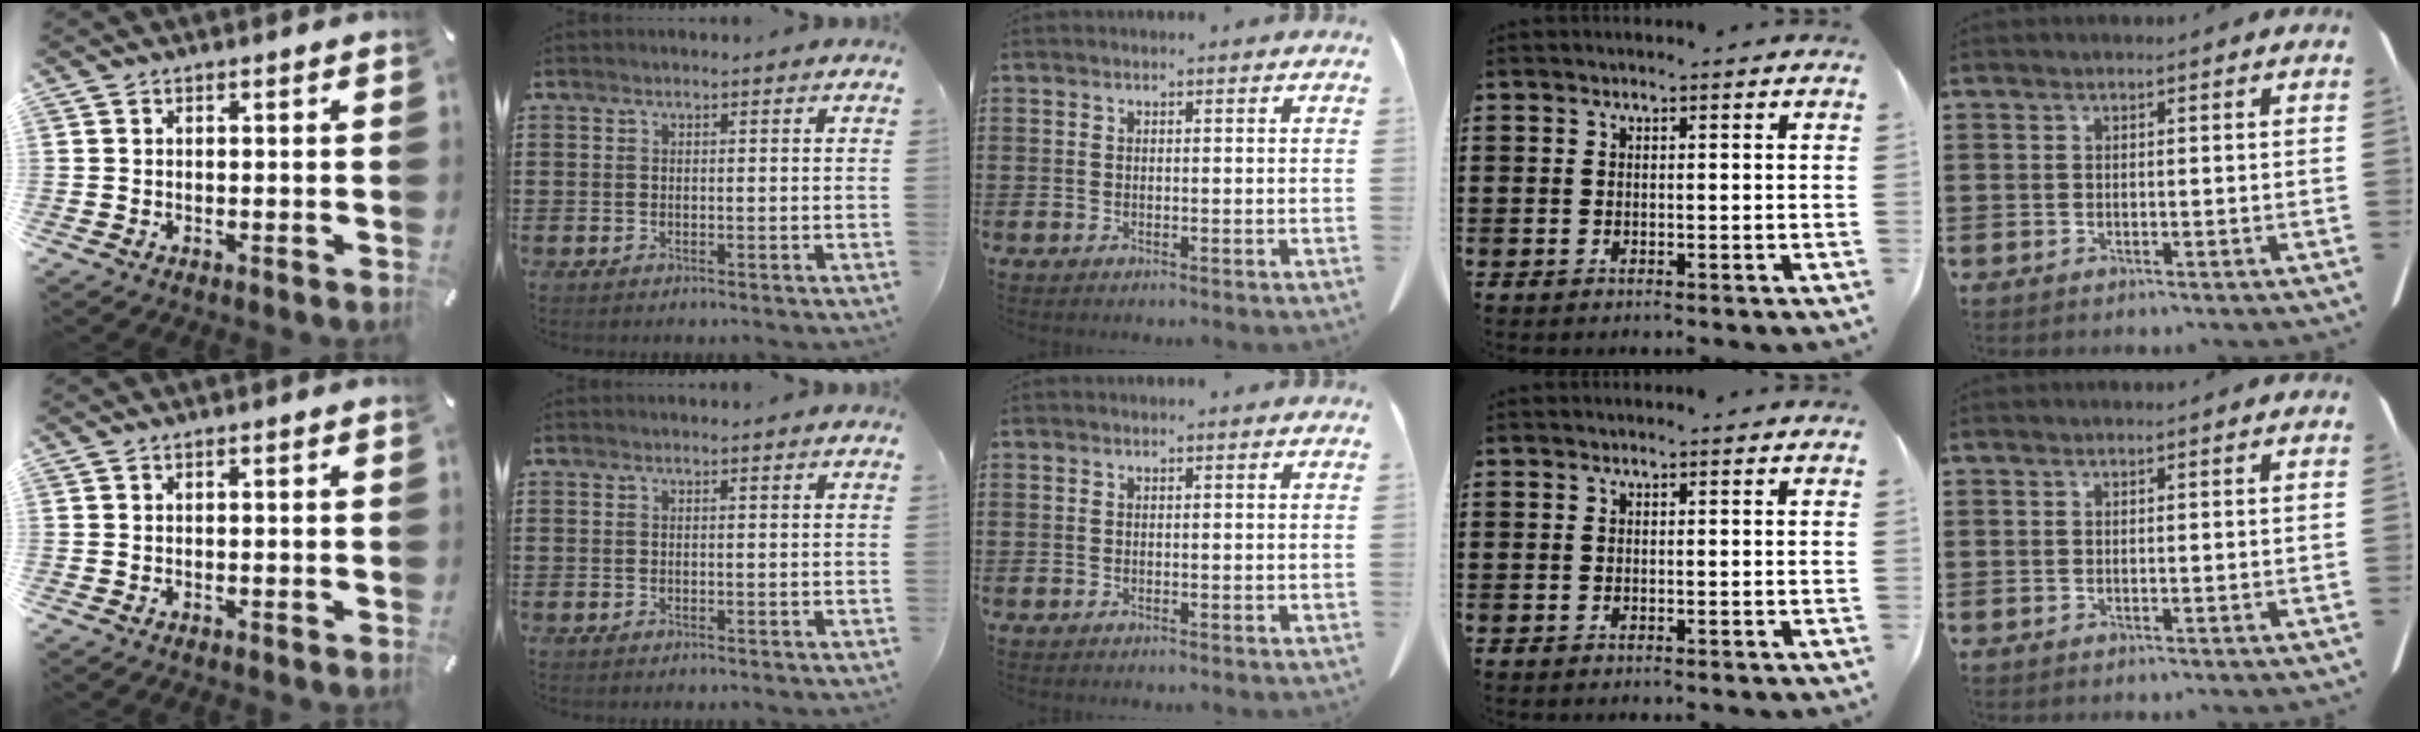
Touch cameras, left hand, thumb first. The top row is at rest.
{}